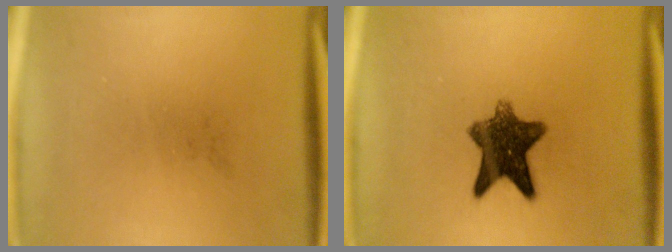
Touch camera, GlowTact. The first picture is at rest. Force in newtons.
{"total": 9.6}